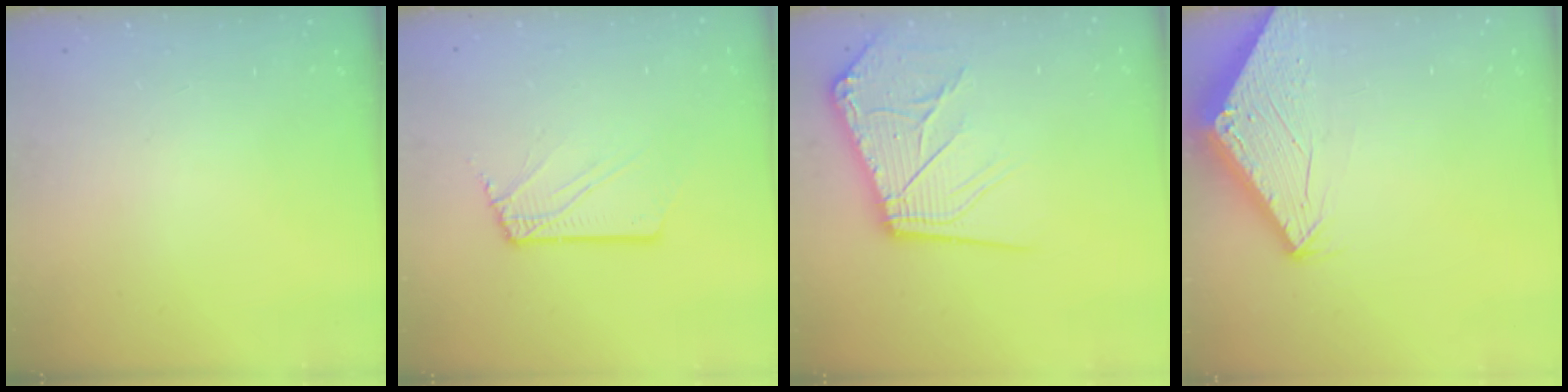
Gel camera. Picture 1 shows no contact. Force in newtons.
{"total": 2.5, "press": 2.5, "slide": 0.3}
{"total": 14.8, "press": 14.7, "slide": 2.0}
{"total": 2.8, "press": 2.8, "slide": 0.1}